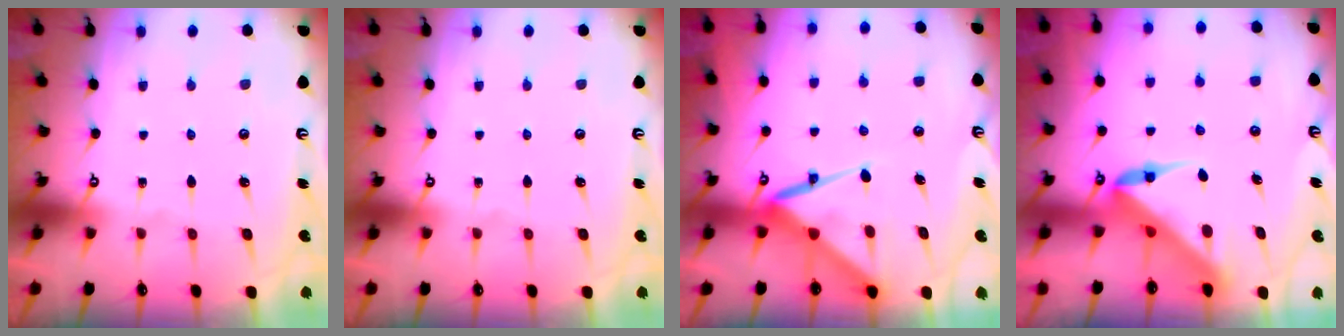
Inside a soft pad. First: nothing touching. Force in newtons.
{"total": 0.0}
{"total": 10.2, "press": 10.1, "slide": 1.1}
{"total": 5.3, "press": 5.3, "slide": 0.4}